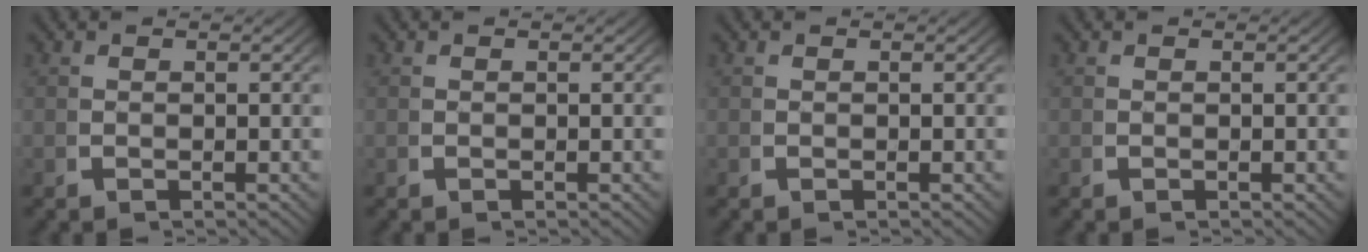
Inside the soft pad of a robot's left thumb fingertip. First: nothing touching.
{"total": 0.0}
{"total": 0.0}
{"total": 0.0}